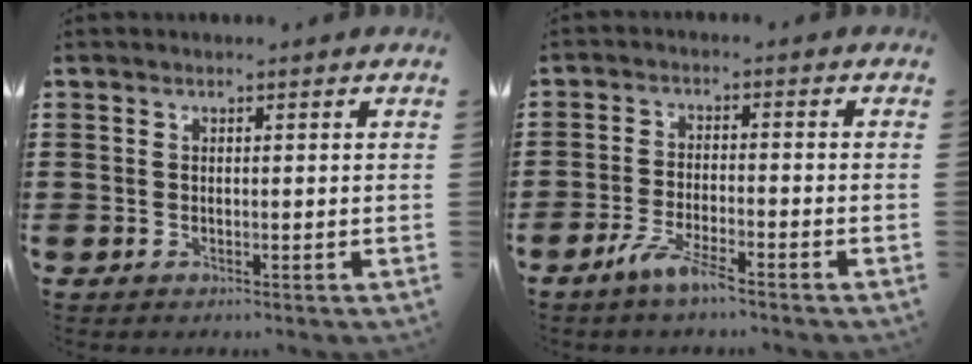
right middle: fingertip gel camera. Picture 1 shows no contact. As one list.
[{"total": 4.5, "force": [-3.3, 0.4, 3.1], "torque": [-0.069, -0.008, -0.062]}]